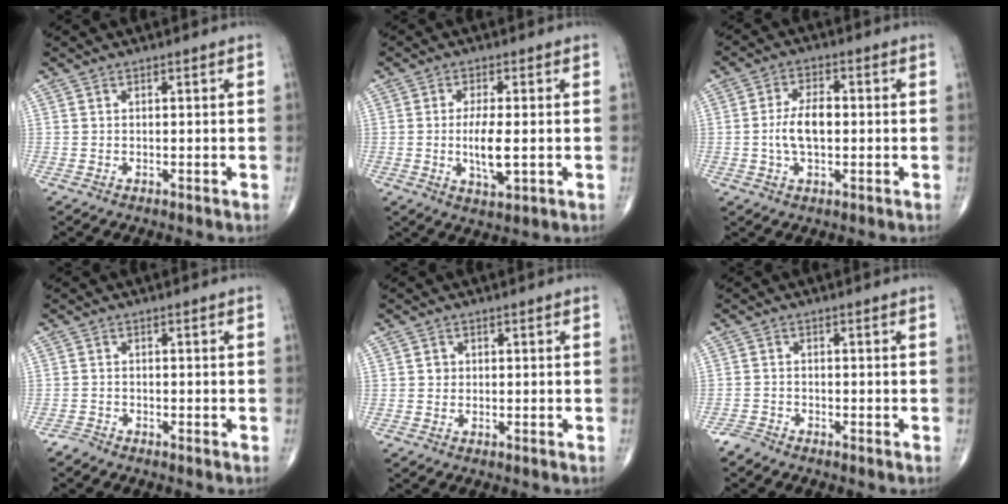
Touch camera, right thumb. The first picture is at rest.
{"total": 6.6, "force": [-0.7, 2.1, 6.2], "torque": [-0.120, -0.014, -0.013]}
{"total": 6.9, "force": [-0.5, 3.6, 5.9], "torque": [-0.116, 0.012, -0.012]}
{"total": 1.2, "force": [-1.2, 0.3, -0.2], "torque": [0.002, -0.005, -0.028]}
{"total": 1.2, "force": [0.1, 1.1, 0.3], "torque": [0.001, 0.003, 0.000]}
{"total": 1.8, "force": [-1.7, 0.4, 0.0], "torque": [-0.002, -0.005, -0.040]}